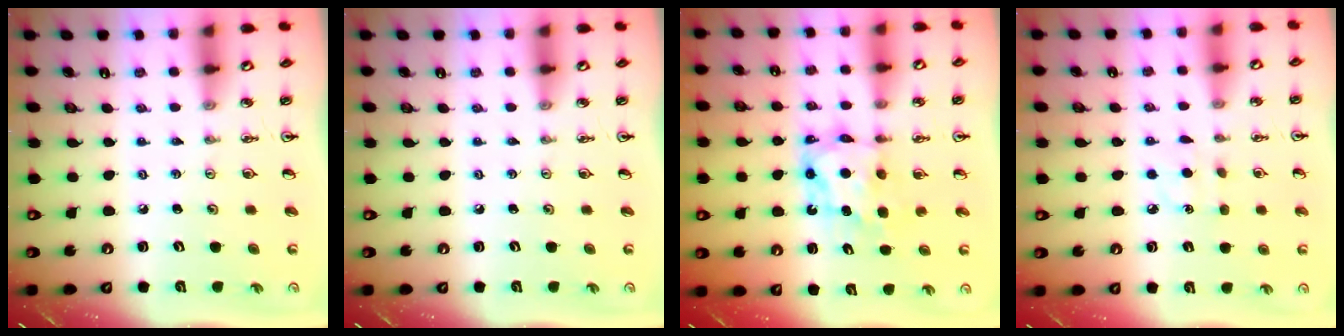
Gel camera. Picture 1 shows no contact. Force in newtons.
{"total": 0.0}
{"total": 6.6, "press": 6.6, "slide": 0.6}
{"total": 5.1, "press": 5.0, "slide": 0.6}